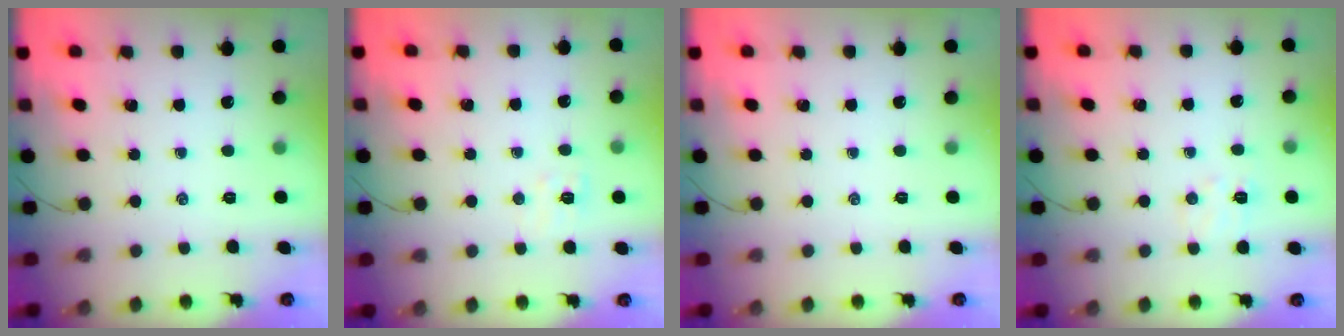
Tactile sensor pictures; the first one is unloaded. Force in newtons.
{"total": 5.7, "press": 5.6, "slide": 1.3}
{"total": 0.0}
{"total": 5.6, "press": 5.5, "slide": 1.2}